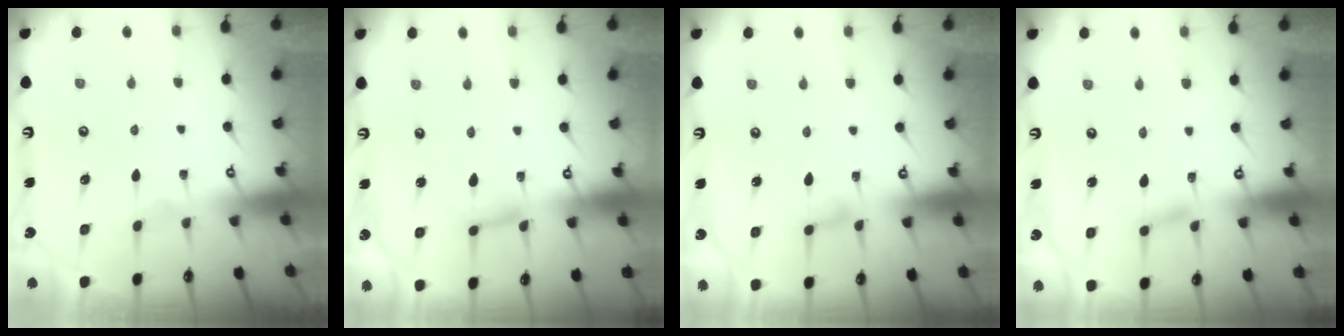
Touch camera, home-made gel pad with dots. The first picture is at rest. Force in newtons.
{"total": 2.8, "press": 2.8, "slide": 0.2}
{"total": 5.6, "press": 5.6, "slide": 0.6}
{"total": 3.5, "press": 3.5, "slide": 0.3}